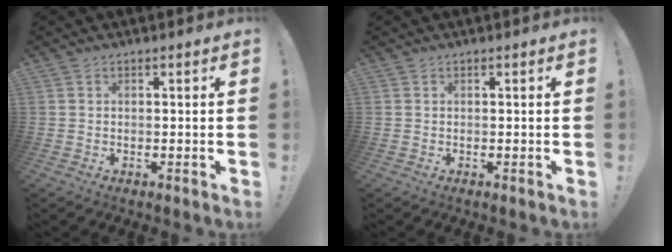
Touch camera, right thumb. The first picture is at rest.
{"total": 0.0}